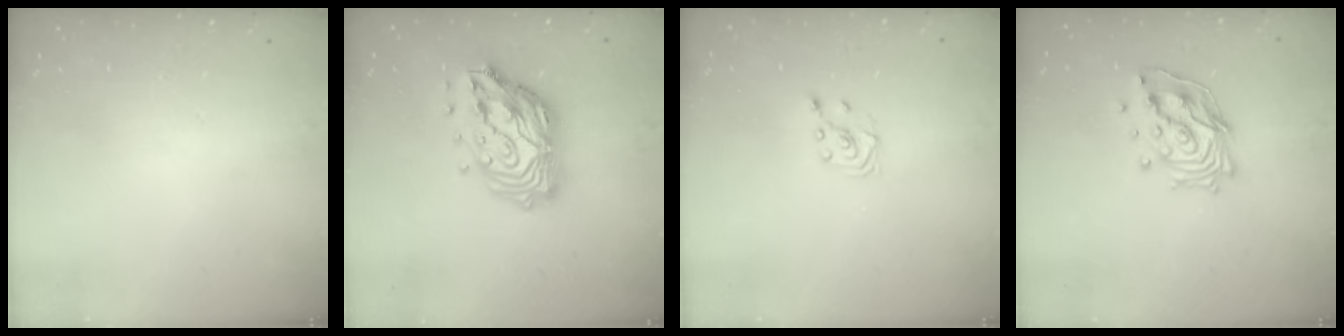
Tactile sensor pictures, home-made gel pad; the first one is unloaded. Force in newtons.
{"total": 19.1, "press": 19.0, "slide": 1.5}
{"total": 2.3, "press": 2.2, "slide": 0.6}
{"total": 14.9, "press": 14.8, "slide": 1.4}